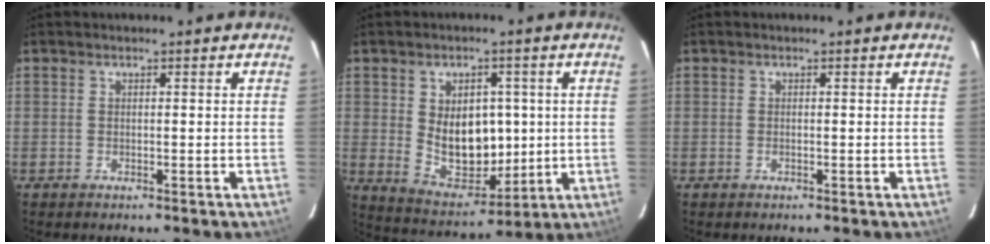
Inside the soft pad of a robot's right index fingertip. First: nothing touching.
{"total": 11.6, "force": [0.8, 8.1, 8.3], "torque": [-0.147, -0.009, 0.040]}
{"total": 0.0}